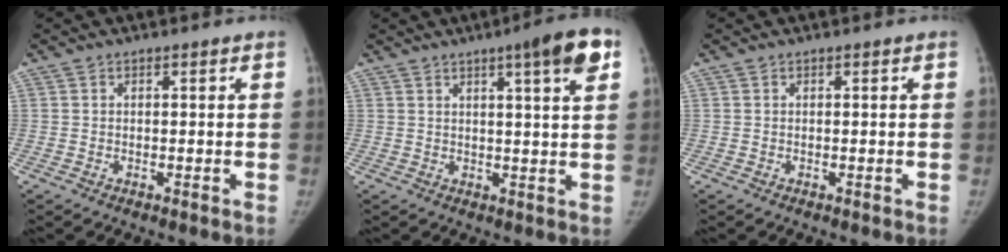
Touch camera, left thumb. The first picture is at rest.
{"total": 8.7, "force": [4.2, 0.9, 7.6], "torque": [-0.096, -0.010, 0.053]}
{"total": 0.0}